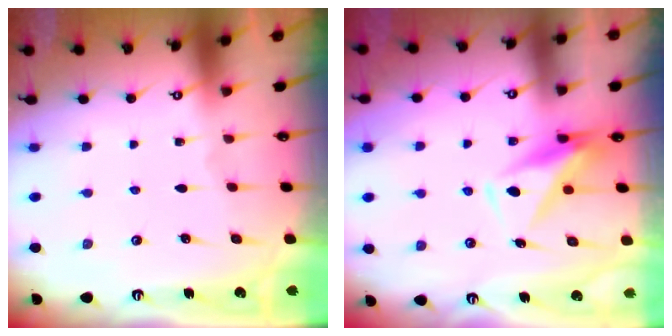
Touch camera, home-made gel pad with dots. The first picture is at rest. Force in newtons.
{"total": 8.1, "press": 8.0, "slide": 1.4}